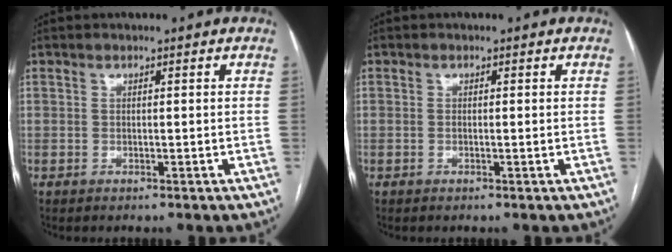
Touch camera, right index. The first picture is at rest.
{"total": 0.6, "force": [0.0, 0.1, 0.5], "torque": [-0.014, -0.002, 0.001]}